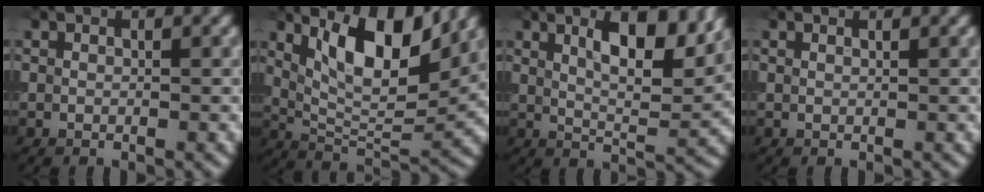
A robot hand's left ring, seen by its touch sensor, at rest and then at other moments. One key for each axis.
{"total": 9.3, "fx": 4.1, "fy": 3.3, "fz": 7.6, "tx": -0.127, "ty": -0.006, "tz": 0.072}
{"total": 7.3, "fx": 3.3, "fy": 2.2, "fz": 6.1, "tx": -0.092, "ty": 0.001, "tz": 0.055}
{"total": 0.7, "fx": 0.6, "fy": 0.2, "fz": 0.4, "tx": -0.005, "ty": -0.001, "tz": 0.002}